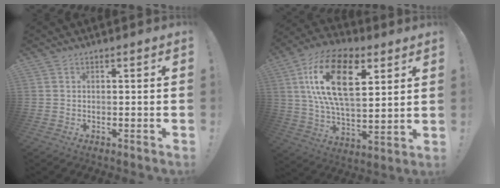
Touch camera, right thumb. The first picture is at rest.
{"total": 22.5, "force": [8.2, 11.8, 17.3], "torque": [-0.320, -0.028, 0.137]}